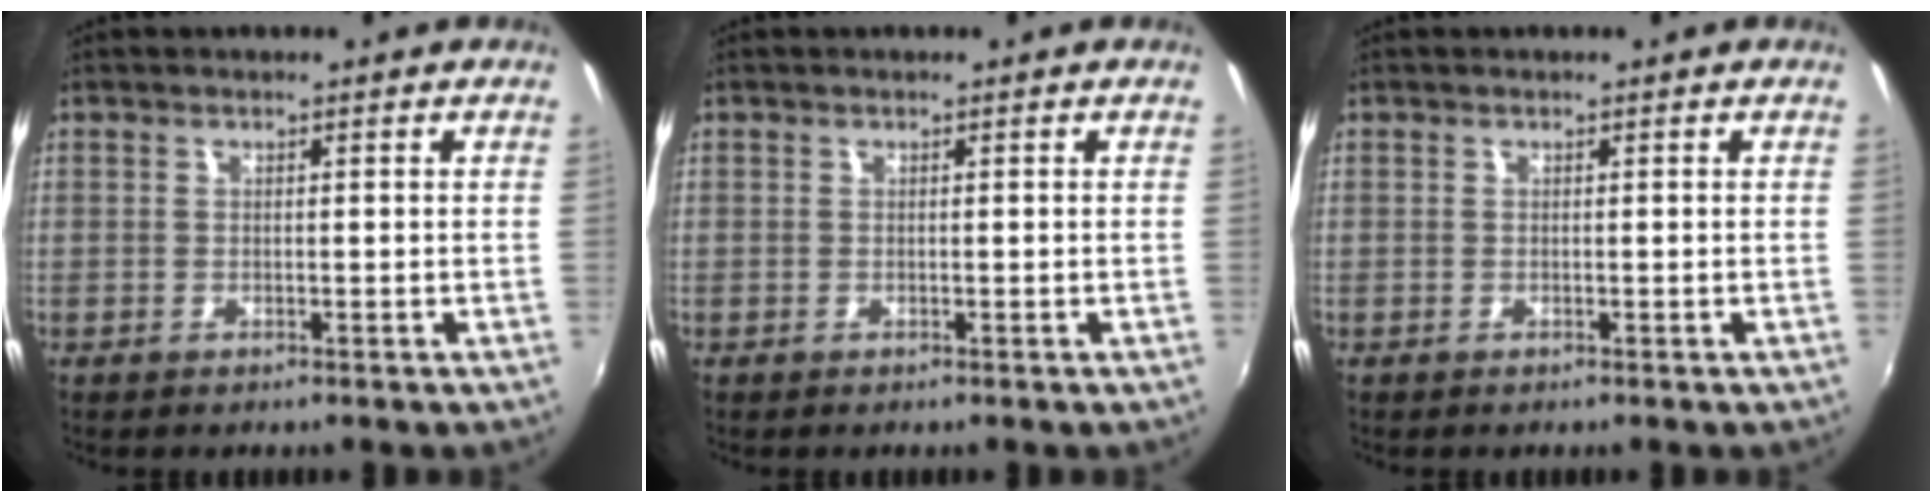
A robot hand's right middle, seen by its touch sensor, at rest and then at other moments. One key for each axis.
{"total": 0.0}
{"total": 0.0}